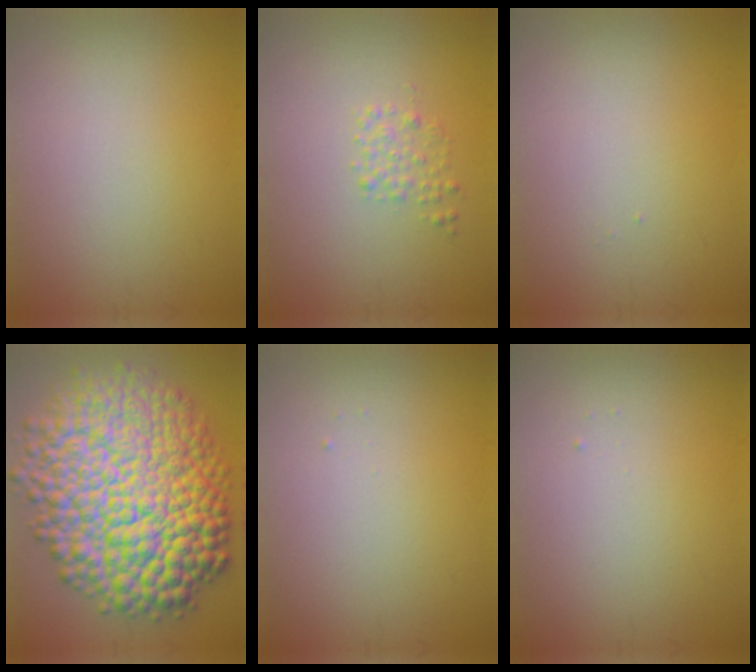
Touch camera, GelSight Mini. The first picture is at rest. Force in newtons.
{"total": 1.4, "press": 1.4, "slide": 0.1}
{"total": 0.0}
{"total": 17.1, "press": 17.1, "slide": 0.1}
{"total": 0.0}
{"total": 0.0}